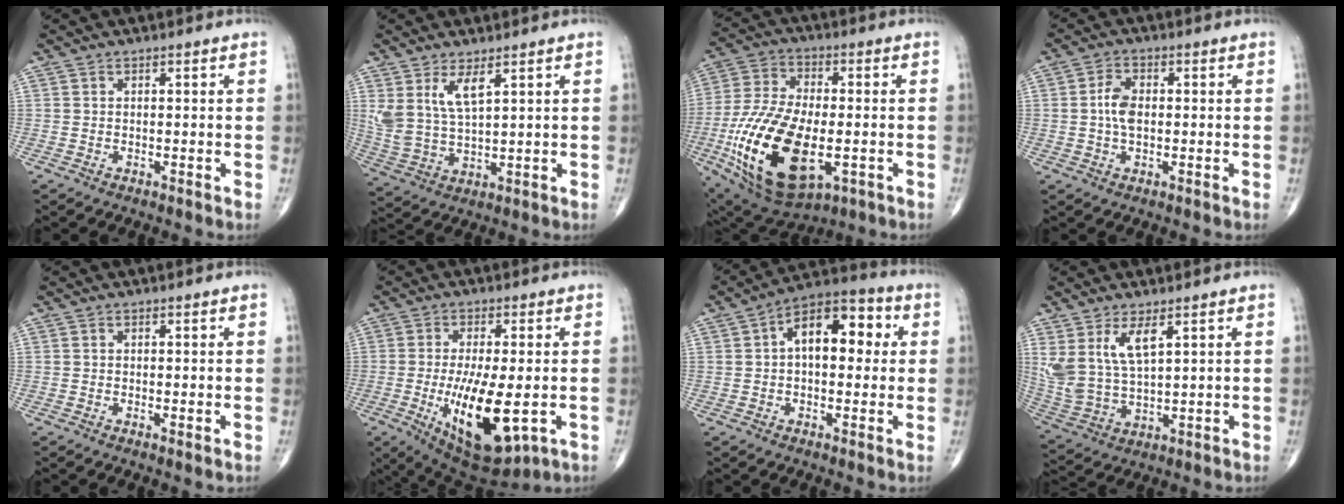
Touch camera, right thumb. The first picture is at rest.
{"total": 7.7, "force": [3.8, 2.8, 6.0], "torque": [-0.128, -0.022, 0.088]}
{"total": 23.6, "force": [-5.7, 11.8, 19.6], "torque": [-0.399, -0.004, -0.084]}
{"total": 4.6, "force": [0.0, 2.7, 3.7], "torque": [-0.075, 0.007, -0.004]}
{"total": 0.8, "force": [-0.1, 0.2, 0.8], "torque": [-0.018, -0.004, -0.004]}
{"total": 16.0, "force": [-3.5, 6.0, 14.5], "torque": [-0.245, -0.020, -0.039]}
{"total": 12.9, "force": [2.1, 7.2, 10.4], "torque": [-0.130, 0.032, 0.021]}
{"total": 10.1, "force": [4.7, 4.1, 8.0], "torque": [-0.167, -0.023, 0.108]}